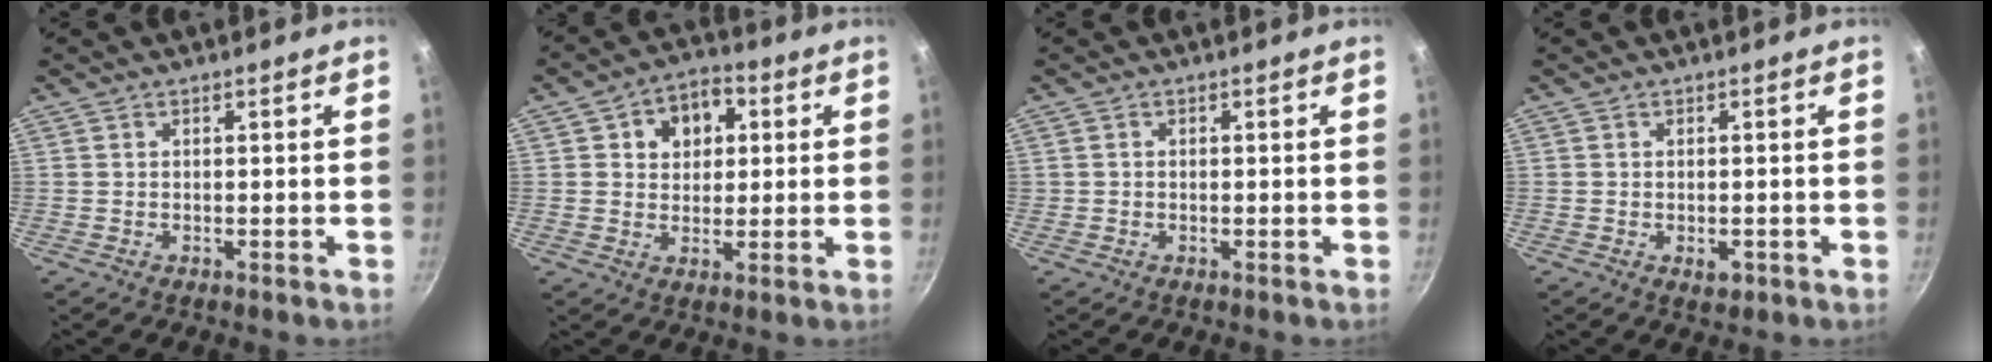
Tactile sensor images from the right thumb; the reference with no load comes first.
{"total": 6.0, "force": [1.6, 4.4, 3.6], "torque": [-0.028, 0.008, 0.019]}
{"total": 0.5, "force": [0.0, 0.5, 0.1], "torque": [-0.001, 0.003, 0.000]}
{"total": 2.2, "force": [-0.8, 1.4, 1.6], "torque": [-0.021, 0.000, -0.010]}